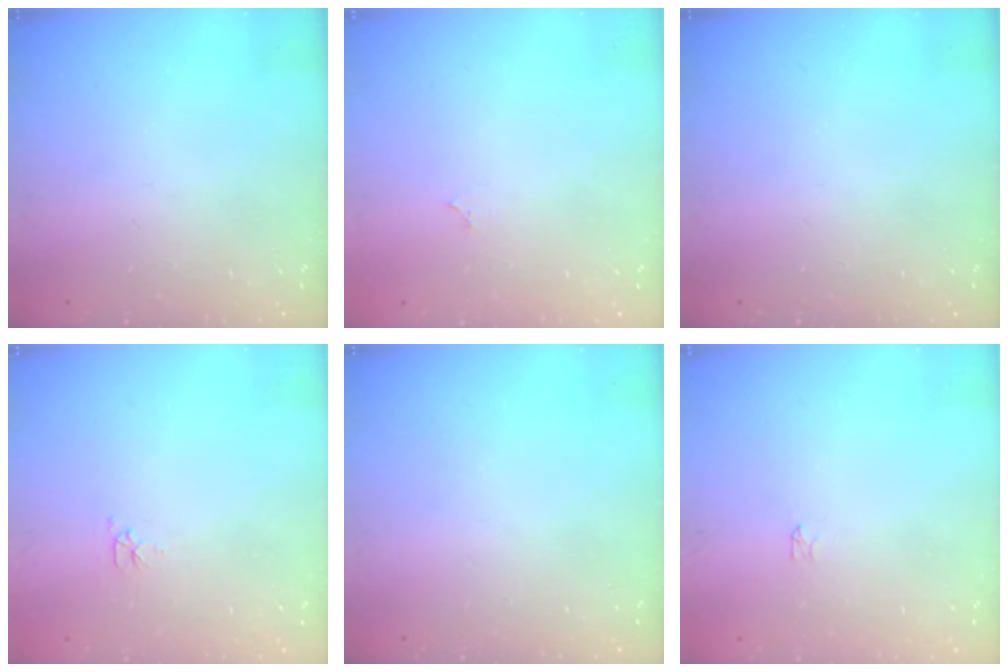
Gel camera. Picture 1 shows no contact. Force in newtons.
{"total": 1.8, "press": 1.8, "slide": 0.3}
{"total": 0.0}
{"total": 2.8, "press": 2.7, "slide": 0.4}
{"total": 0.0}
{"total": 0.0}